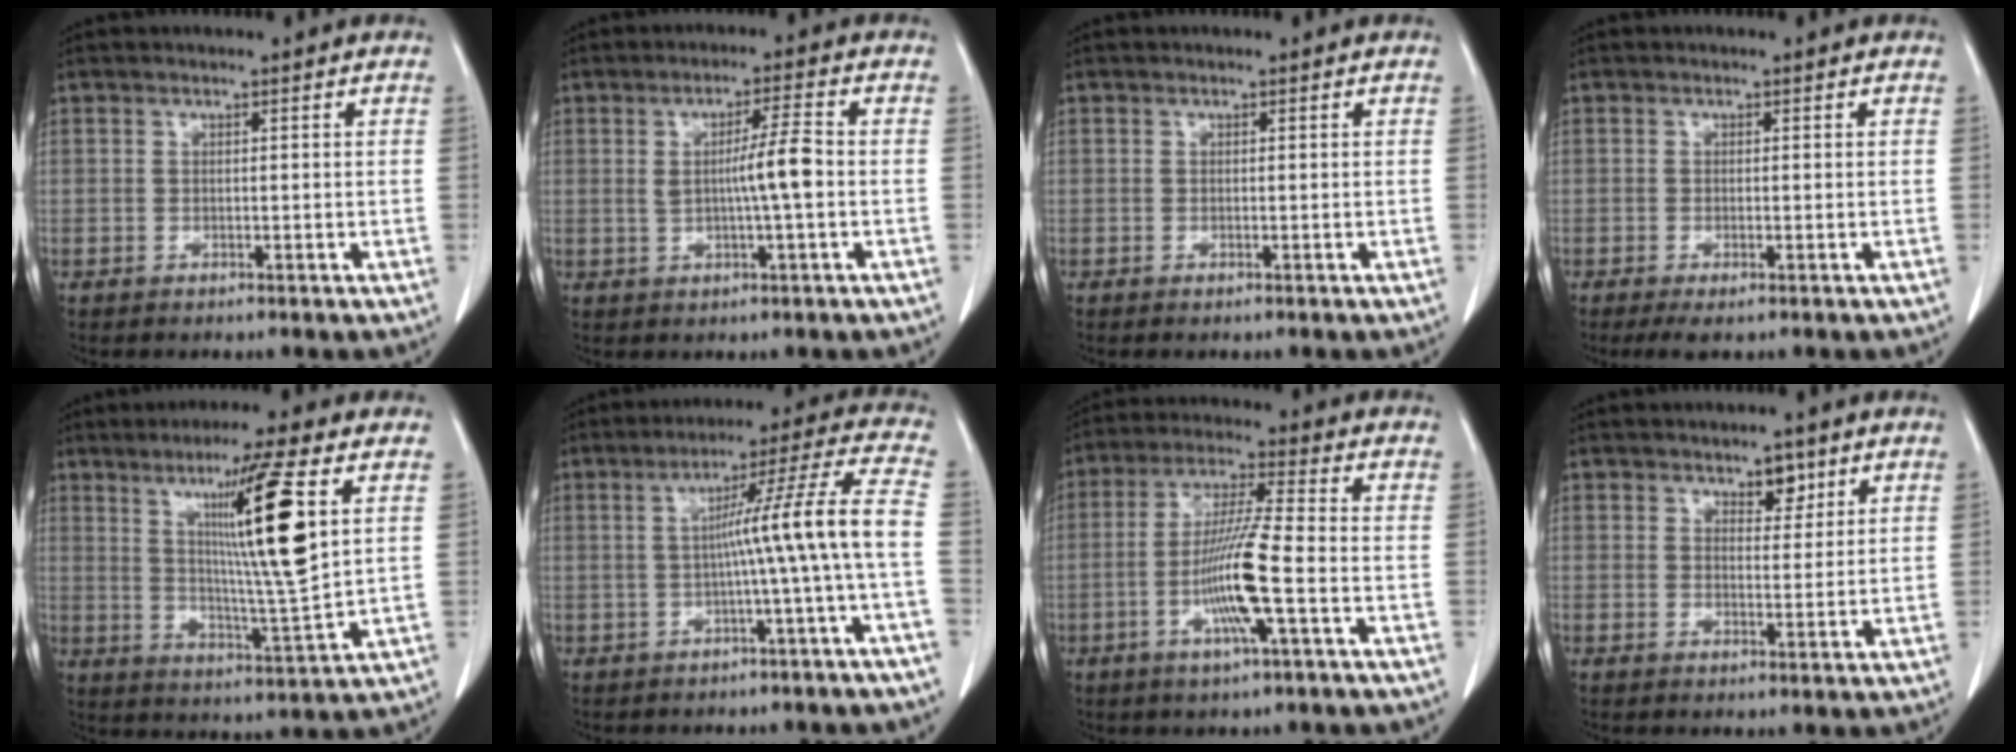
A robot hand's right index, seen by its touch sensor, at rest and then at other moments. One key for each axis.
{"total": 5.5, "fx": -0.1, "fy": -0.1, "fz": 5.5, "tx": -0.087, "ty": 0.003, "tz": 0.001}
{"total": 0.0}
{"total": 2.3, "fx": -1.3, "fy": 0.5, "fz": 1.9, "tx": -0.032, "ty": -0.006, "tz": -0.020}
{"total": 13.5, "fx": 4.6, "fy": -1.1, "fz": 12.6, "tx": -0.209, "ty": -0.013, "tz": 0.081}
{"total": 10.7, "fx": -1.5, "fy": -2.4, "fz": 10.3, "tx": -0.148, "ty": 0.023, "tz": -0.018}
{"total": 10.6, "fx": -2.9, "fy": -0.3, "fz": 10.2, "tx": -0.198, "ty": -0.007, "tz": -0.058}
{"total": 3.2, "fx": 2.0, "fy": 1.6, "fz": 1.8, "tx": -0.022, "ty": 0.000, "tz": 0.033}